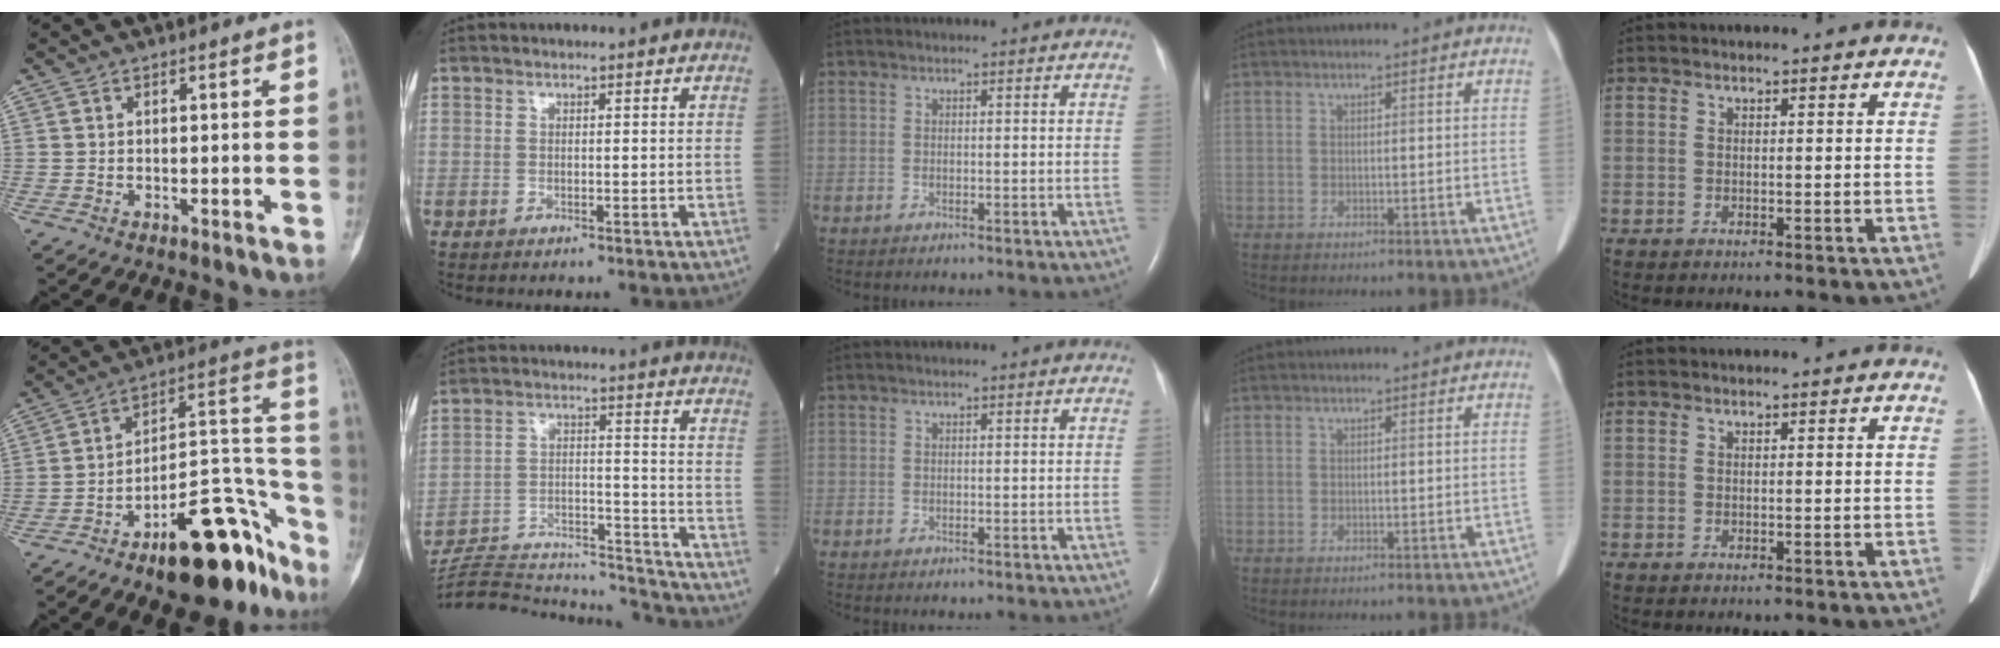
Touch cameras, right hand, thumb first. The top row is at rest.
{"thumb": {"total": 23.1, "force": [-14.6, 8.9, 15.5], "torque": [-0.133, 0.120, -0.218]}, "index": {"total": 19.2, "force": [-18.8, 1.8, 3.2], "torque": [-0.072, 0.023, -0.283]}}